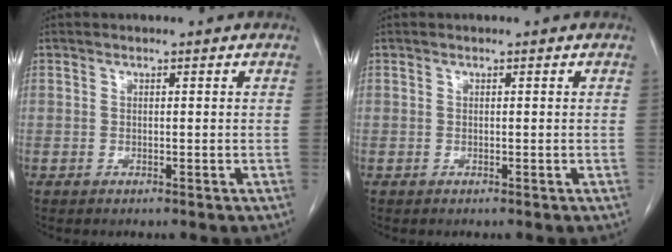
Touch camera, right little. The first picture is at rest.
{"total": 0.0}